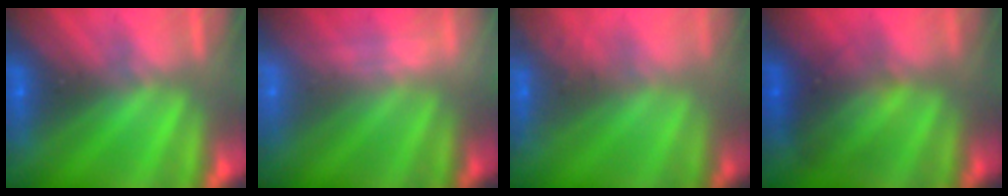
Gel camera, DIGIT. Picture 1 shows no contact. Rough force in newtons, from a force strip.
{"total": 2.0}
{"total": 7.7}
{"total": 2.0}